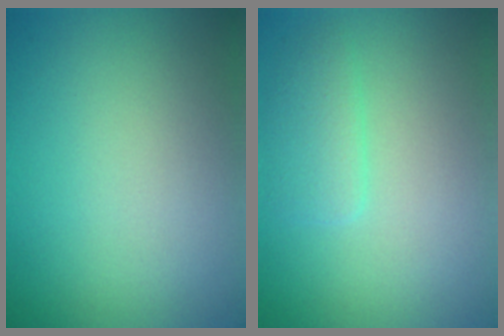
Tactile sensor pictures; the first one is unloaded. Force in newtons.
{"total": 1.9, "press": 1.9, "slide": 0.1}